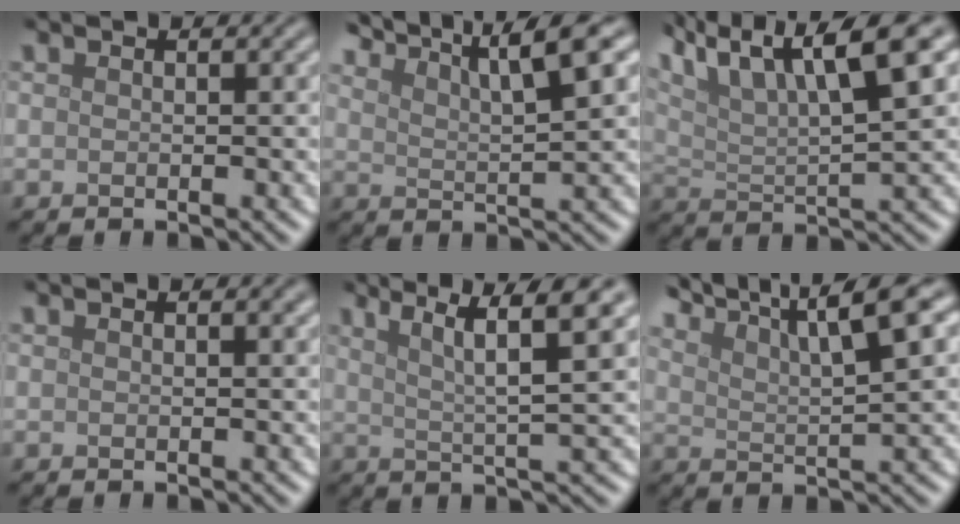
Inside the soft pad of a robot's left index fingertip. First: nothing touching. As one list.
[{"total": 7.3, "force": [5.8, 1.2, 4.2], "torque": [-0.055, 0.018, 0.076]}, {"total": 10.5, "force": [6.3, 3.1, 7.8], "torque": [-0.144, 0.017, 0.110]}, {"total": 0.6, "force": [0.4, 0.1, 0.5], "torque": [-0.005, 0.001, 0.006]}, {"total": 6.1, "force": [3.4, 0.7, 5.0], "torque": [-0.077, 0.008, 0.061]}, {"total": 8.6, "force": [6.5, 1.7, 5.3], "torque": [-0.079, 0.024, 0.085]}]